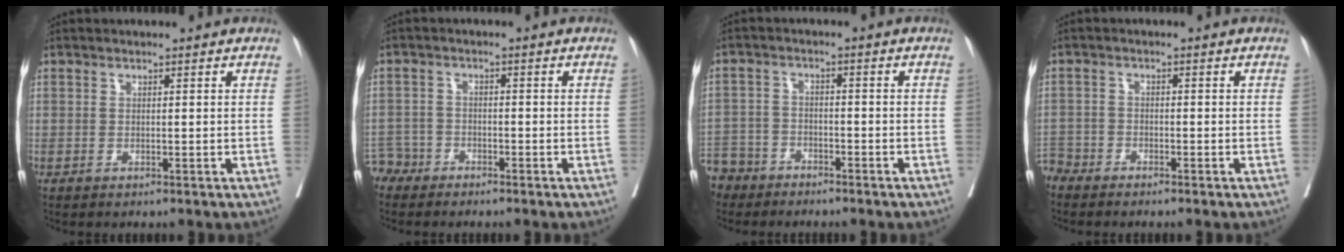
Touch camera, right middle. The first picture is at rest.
{"total": 3.1, "force": [-2.7, 1.5, -0.8], "torque": [0.008, 0.003, -0.056]}
{"total": 8.3, "force": [-6.9, 4.4, 0.9], "torque": [-0.036, -0.004, -0.128]}
{"total": 3.5, "force": [-3.3, 1.0, -0.3], "torque": [0.005, -0.004, -0.067]}